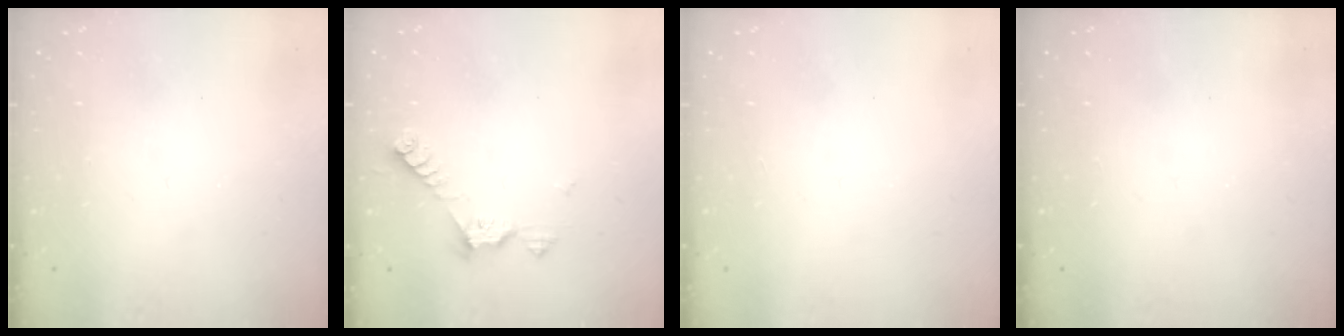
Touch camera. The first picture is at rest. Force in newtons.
{"total": 6.7, "press": 6.7, "slide": 0.4}
{"total": 0.0}
{"total": 0.0}